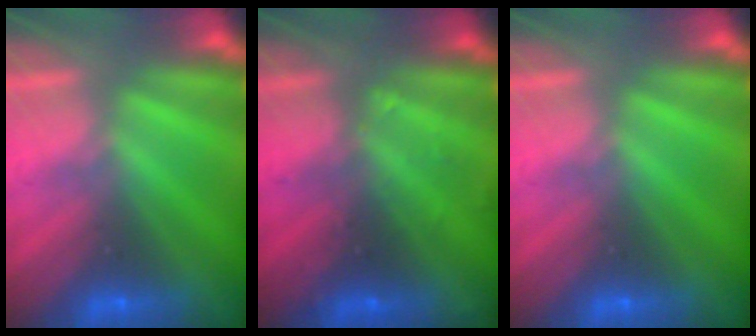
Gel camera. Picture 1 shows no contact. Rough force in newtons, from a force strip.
{"total": 2.4}
{"total": 0.0}